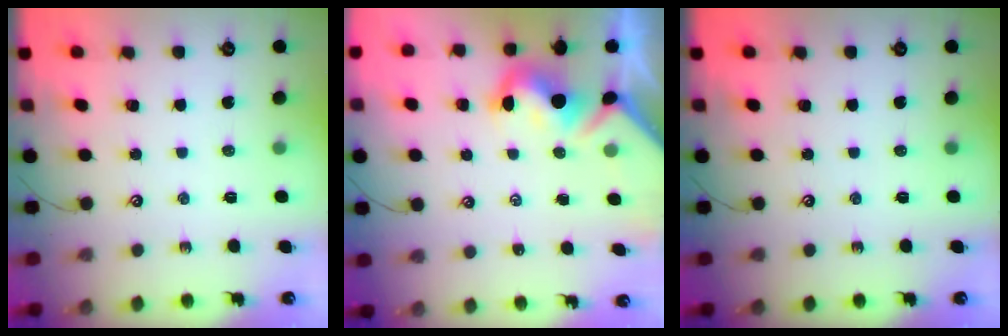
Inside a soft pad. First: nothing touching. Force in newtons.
{"total": 4.9, "press": 4.8, "slide": 0.7}
{"total": 0.0}